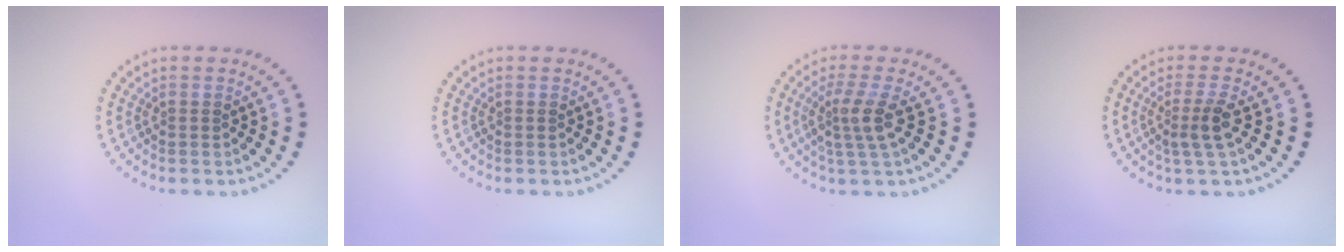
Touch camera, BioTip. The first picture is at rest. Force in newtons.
{"total": 0.0}
{"total": 3.0, "press": 2.3, "slide": 1.8}
{"total": 2.4, "press": 1.8, "slide": 1.6}